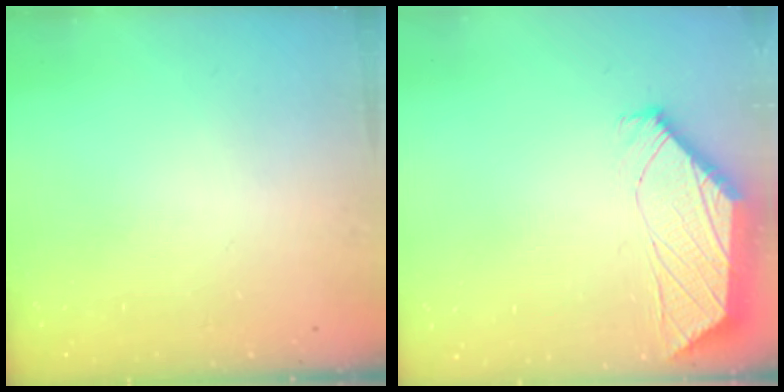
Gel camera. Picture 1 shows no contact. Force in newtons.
{"total": 2.1, "press": 2.1, "slide": 0.5}